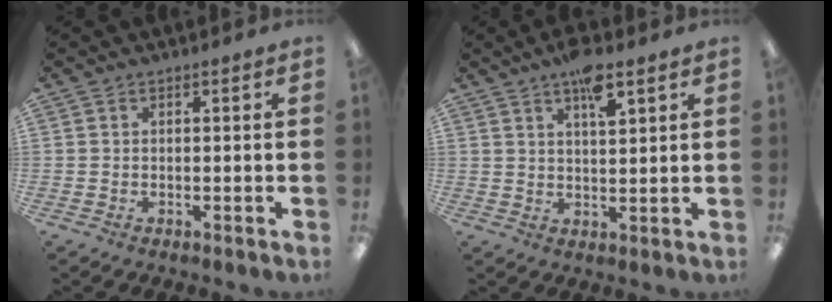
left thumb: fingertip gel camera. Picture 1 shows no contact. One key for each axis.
{"total": 6.8, "fx": 4.6, "fy": 1.9, "fz": 4.7, "tx": -0.071, "ty": -0.023, "tz": 0.073}